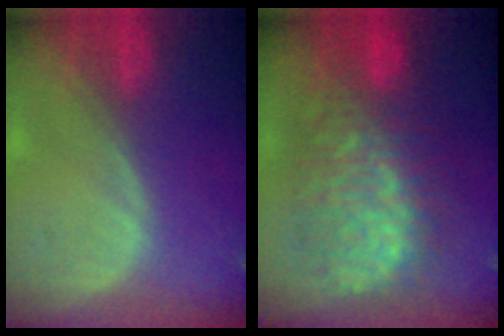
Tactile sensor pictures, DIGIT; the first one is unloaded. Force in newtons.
{"total": 11.6, "press": 11.5, "slide": 1.3}